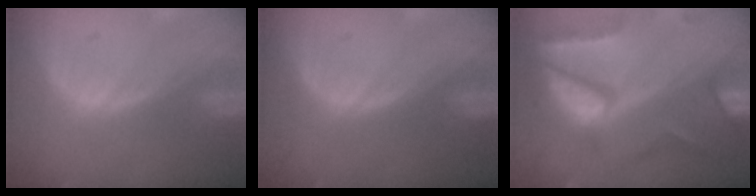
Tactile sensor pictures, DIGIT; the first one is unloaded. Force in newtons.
{"total": 0.0}
{"total": 10.4, "press": 8.8, "slide": 5.6}